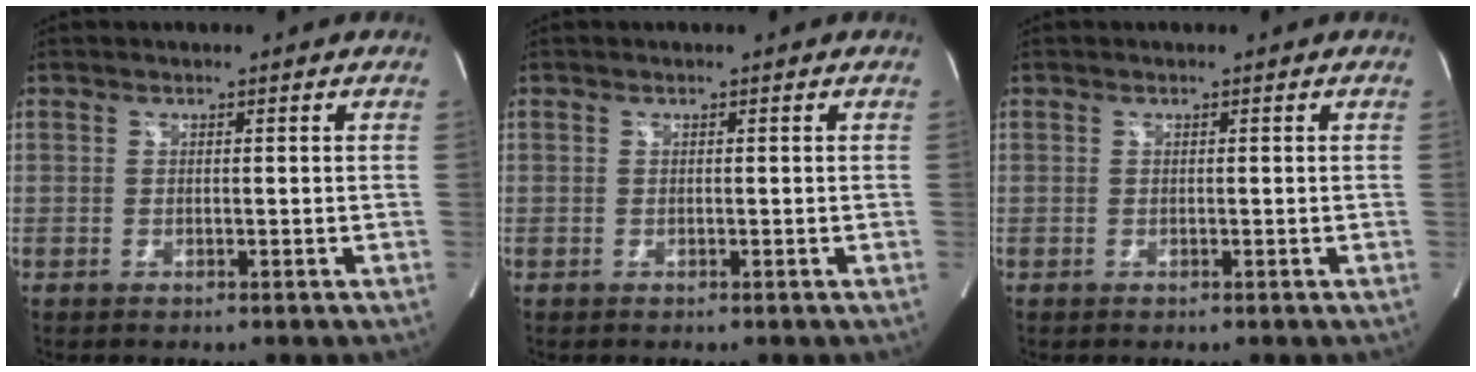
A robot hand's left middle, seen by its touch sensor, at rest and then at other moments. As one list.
[{"total": 0.0}, {"total": 0.0}]